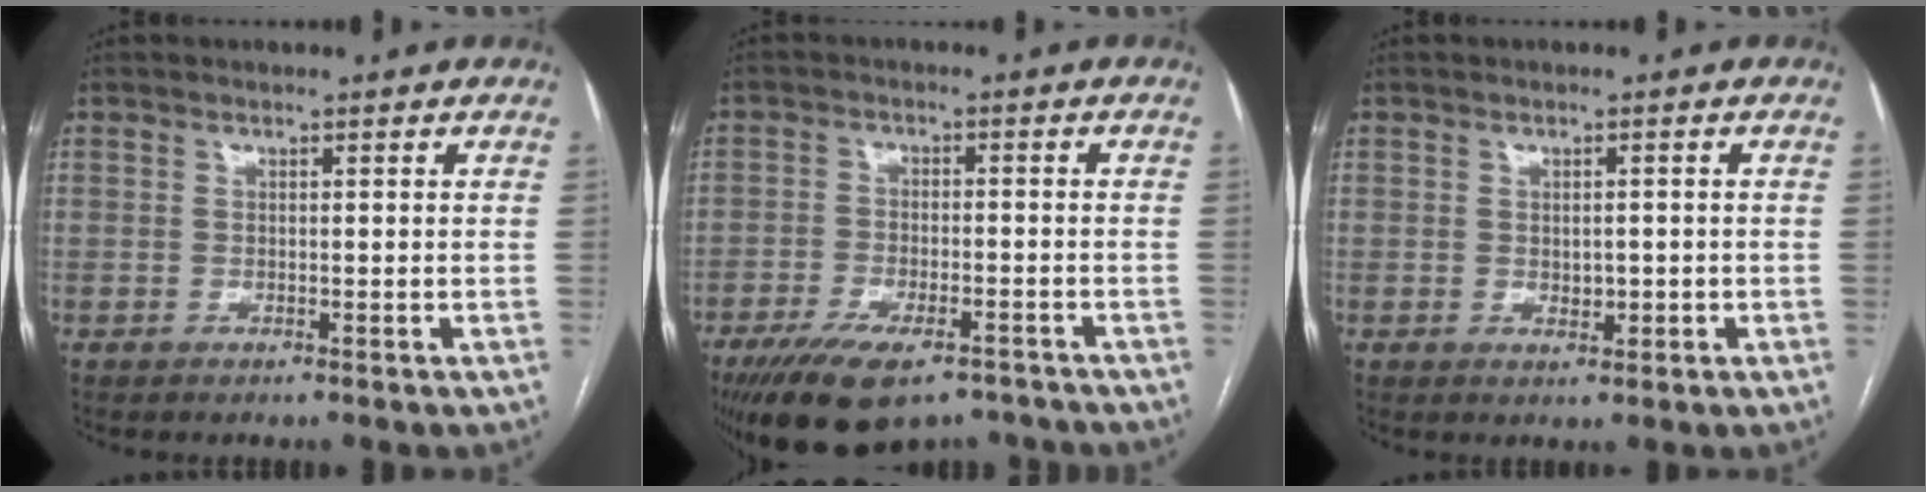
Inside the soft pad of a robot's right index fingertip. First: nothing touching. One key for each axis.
{"total": 13.6, "fx": -10.0, "fy": 5.2, "fz": 7.6, "tx": -0.137, "ty": -0.012, "tz": -0.157}
{"total": 2.0, "fx": -0.3, "fy": 1.2, "fz": 1.6, "tx": -0.025, "ty": -0.002, "tz": 0.001}